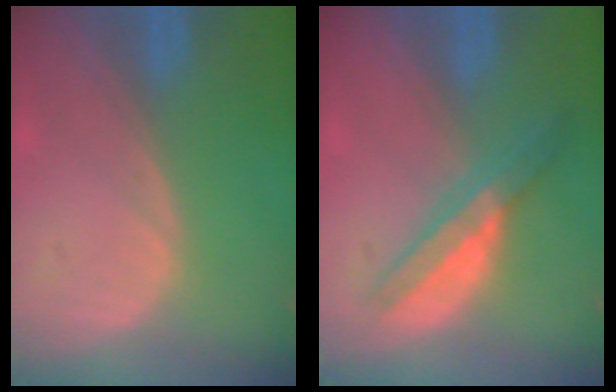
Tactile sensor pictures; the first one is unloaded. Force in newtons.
{"total": 5.4, "press": 5.0, "slide": 1.8}